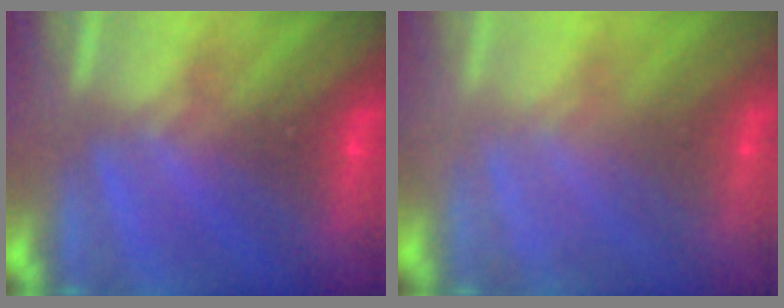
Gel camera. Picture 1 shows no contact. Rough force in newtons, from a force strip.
{"total": 2.7}